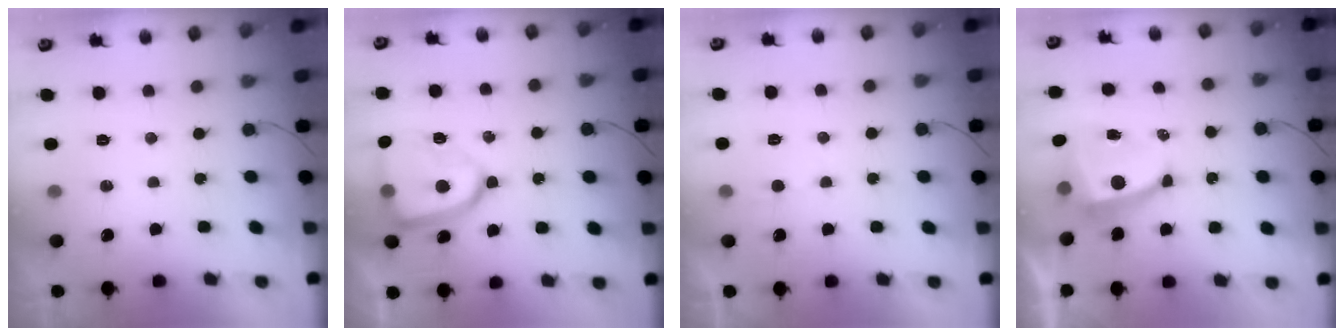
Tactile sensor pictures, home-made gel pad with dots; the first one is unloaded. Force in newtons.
{"total": 17.2, "press": 17.1, "slide": 1.6}
{"total": 1.7, "press": 1.6, "slide": 0.2}
{"total": 7.8, "press": 7.7, "slide": 1.0}